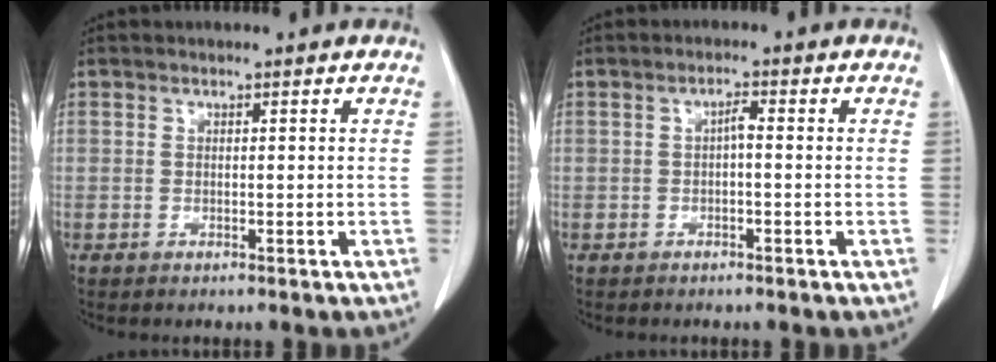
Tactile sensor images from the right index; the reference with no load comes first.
{"total": 1.5, "force": [-0.2, 0.4, 1.5], "torque": [-0.030, 0.004, -0.004]}